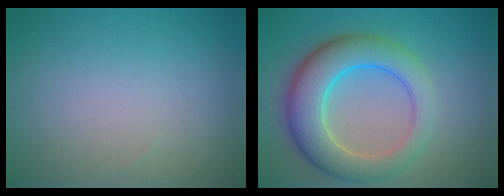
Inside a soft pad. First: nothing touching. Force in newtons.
{"total": 8.0, "press": 8.0, "slide": 0.3}